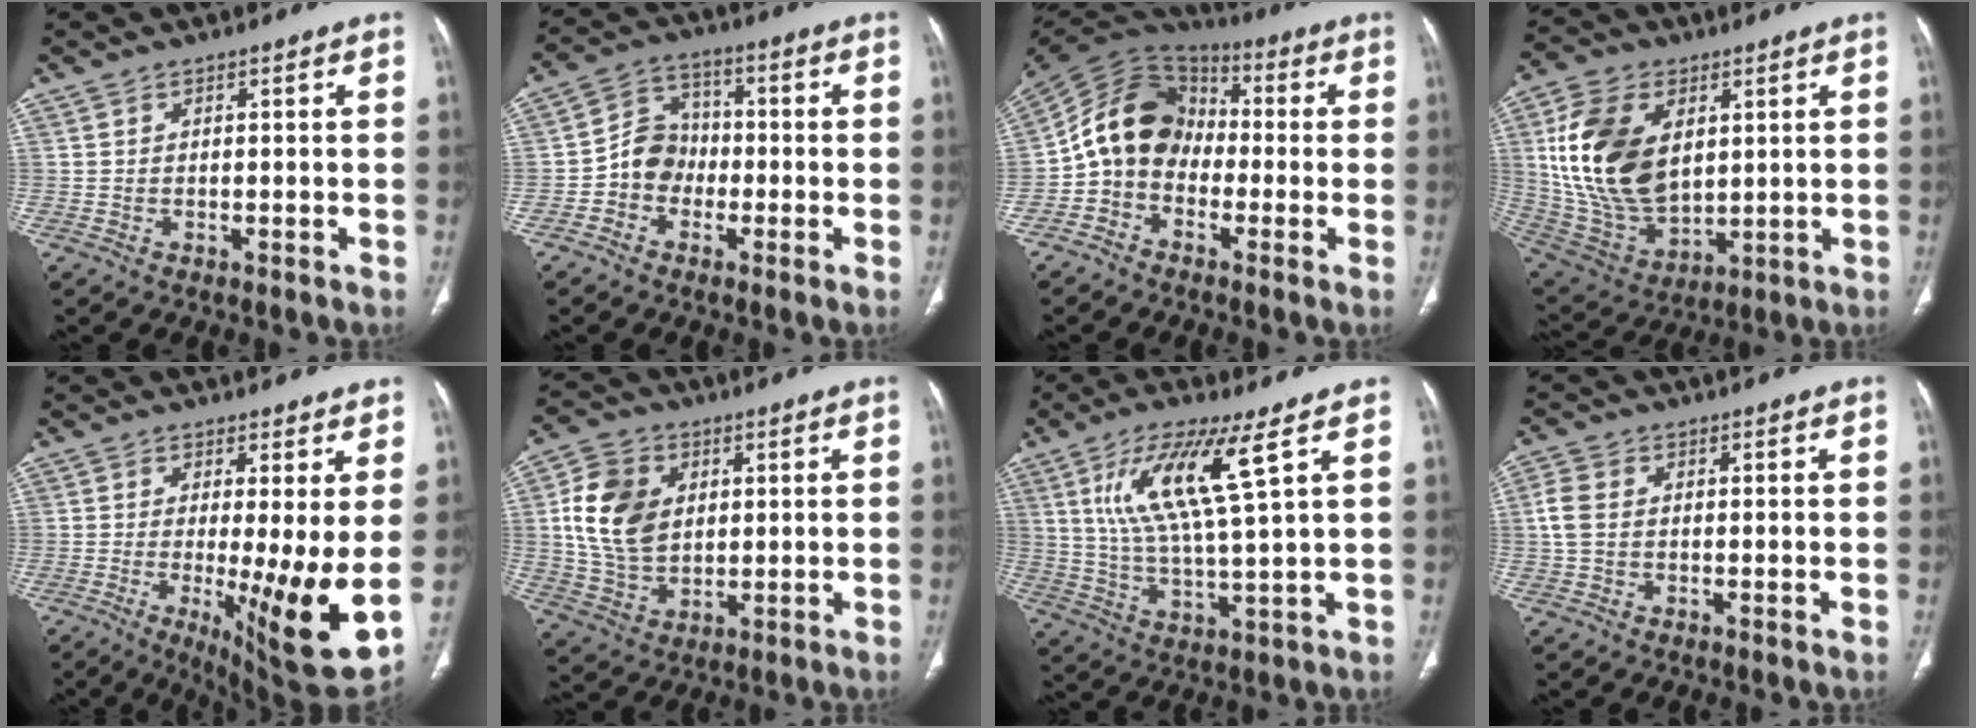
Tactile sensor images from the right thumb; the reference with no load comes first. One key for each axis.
{"total": 7.2, "fx": -2.1, "fy": 6.3, "fz": 2.8, "tx": -0.020, "ty": 0.031, "tz": -0.050}
{"total": 13.1, "fx": -2.0, "fy": 10.5, "fz": 7.6, "tx": -0.117, "ty": 0.056, "tz": -0.054}
{"total": 20.4, "fx": 4.6, "fy": 12.9, "fz": 15.1, "tx": -0.274, "ty": -0.024, "tz": 0.098}
{"total": 13.4, "fx": -1.0, "fy": 2.3, "fz": 13.1, "tx": -0.202, "ty": -0.037, "tz": -0.009}
{"total": 13.1, "fx": 2.7, "fy": 9.5, "fz": 8.6, "tx": -0.140, "ty": -0.009, "tz": 0.052}
{"total": 13.2, "fx": 5.5, "fy": 1.6, "fz": 11.9, "tx": -0.250, "ty": -0.026, "tz": 0.107}
{"total": 4.2, "fx": 0.3, "fy": 2.9, "fz": 3.0, "tx": -0.074, "ty": 0.005, "tz": 0.000}